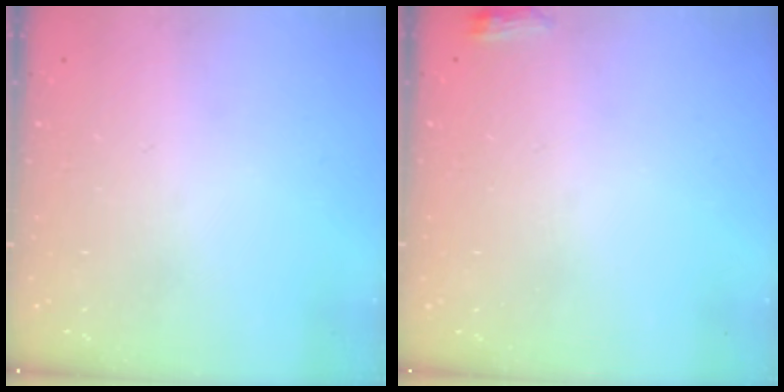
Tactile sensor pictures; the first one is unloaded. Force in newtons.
{"total": 3.6, "press": 3.5, "slide": 0.8}